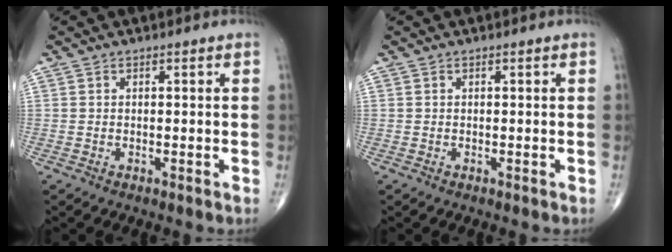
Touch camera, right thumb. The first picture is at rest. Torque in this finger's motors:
{"motor_torque": [-0.20, -0.02, -0.01, -0.01, 0.00]}